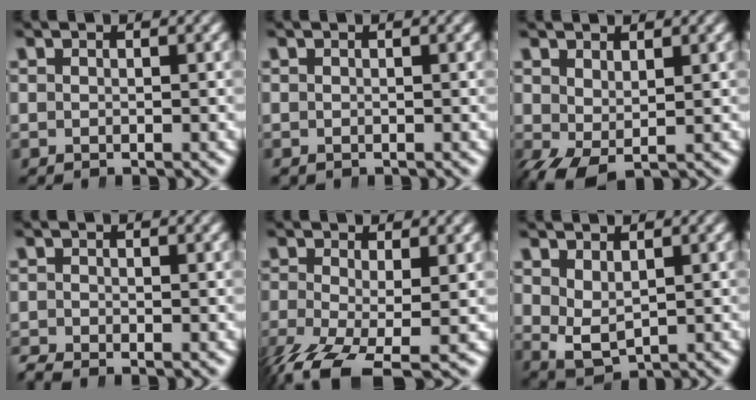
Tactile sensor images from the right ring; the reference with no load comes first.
{"total": 0.0}
{"total": 2.8, "force": [-0.8, 1.4, 2.3], "torque": [-0.040, -0.023, 0.008]}
{"total": 1.5, "force": [-1.4, 0.6, 0.2], "torque": [-0.001, -0.007, -0.024]}
{"total": 6.0, "force": [-3.9, 2.6, 3.8], "torque": [-0.094, -0.045, -0.040]}
{"total": 3.0, "force": [0.5, 2.0, 2.1], "torque": [-0.048, -0.018, 0.025]}